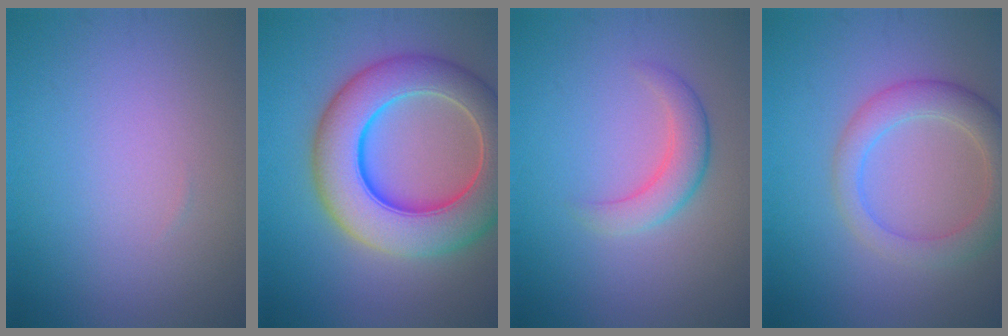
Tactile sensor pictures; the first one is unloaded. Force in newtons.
{"total": 11.3, "press": 11.3, "slide": 0.4}
{"total": 2.9, "press": 2.9, "slide": 0.2}
{"total": 4.4, "press": 4.4, "slide": 0.4}